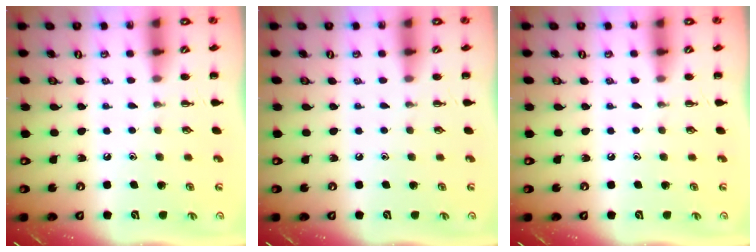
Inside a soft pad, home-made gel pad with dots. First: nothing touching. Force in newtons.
{"total": 0.0}
{"total": 0.0}